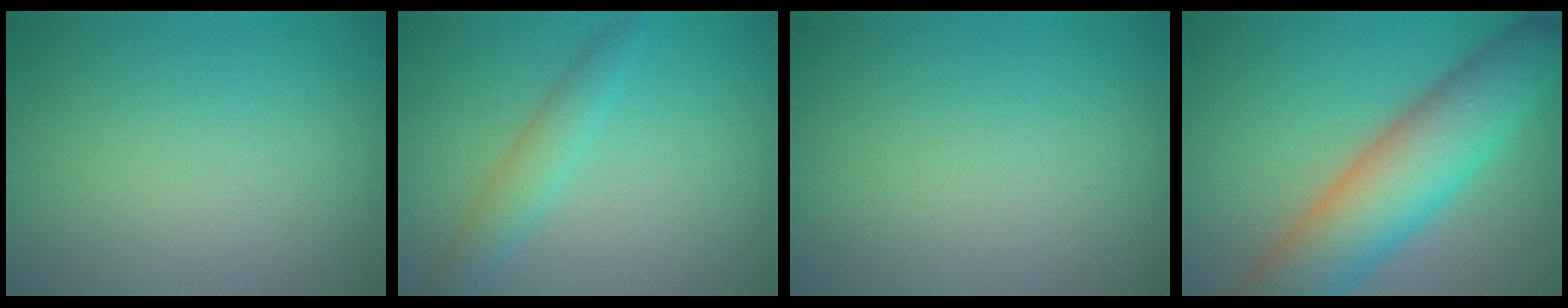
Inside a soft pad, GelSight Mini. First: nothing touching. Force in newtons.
{"total": 2.2, "press": 2.2, "slide": 0.1}
{"total": 0.0}
{"total": 9.7, "press": 9.6, "slide": 0.6}